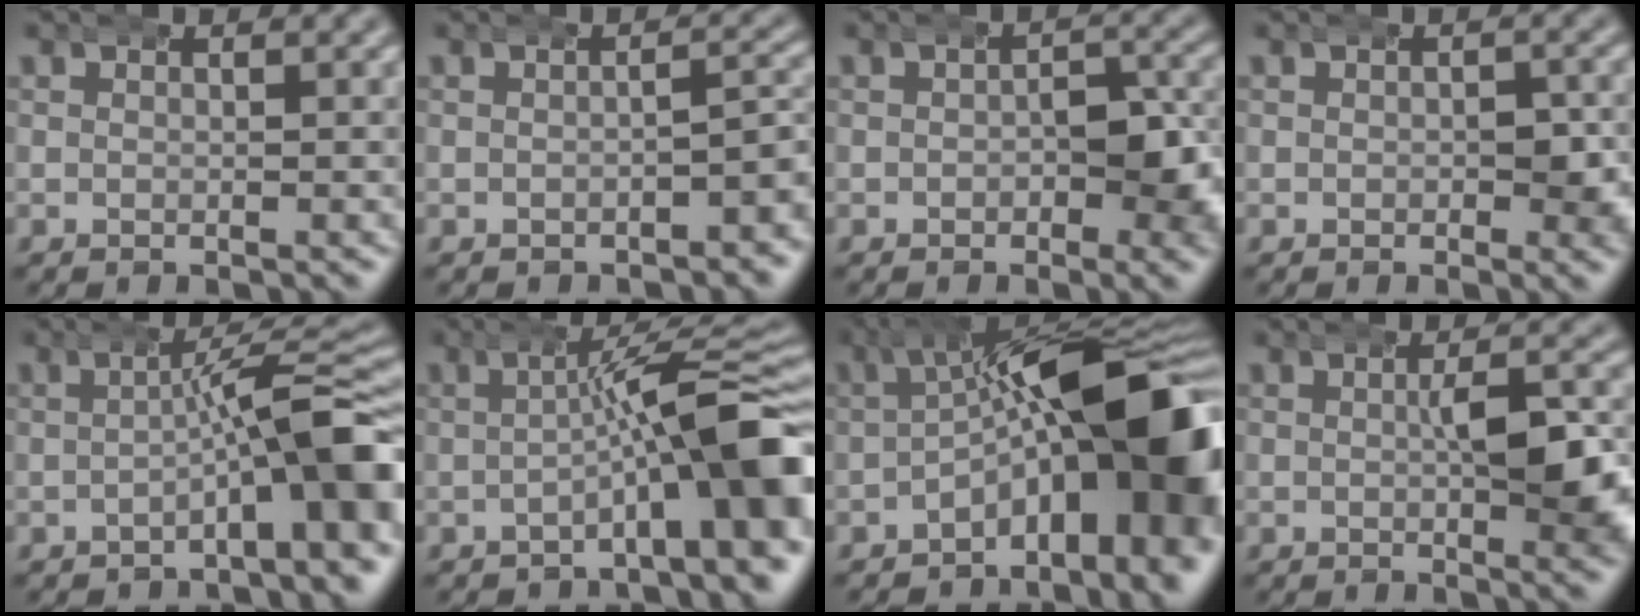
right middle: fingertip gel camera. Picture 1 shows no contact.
{"total": 2.8, "force": [-1.8, 0.9, 1.9], "torque": [-0.027, -0.004, -0.024]}
{"total": 3.0, "force": [-0.6, 1.5, 2.6], "torque": [-0.032, -0.004, -0.014]}
{"total": 1.2, "force": [-0.2, 0.6, 1.0], "torque": [-0.017, -0.002, -0.008]}
{"total": 6.5, "force": [-1.7, 1.4, 6.1], "torque": [-0.089, 0.006, -0.025]}
{"total": 7.3, "force": [-1.8, 1.6, 6.9], "torque": [-0.103, 0.008, -0.029]}
{"total": 13.5, "force": [-1.0, 5.6, 12.3], "torque": [-0.164, -0.001, -0.020]}
{"total": 4.1, "force": [0.1, 0.9, 4.0], "torque": [-0.056, -0.002, -0.003]}